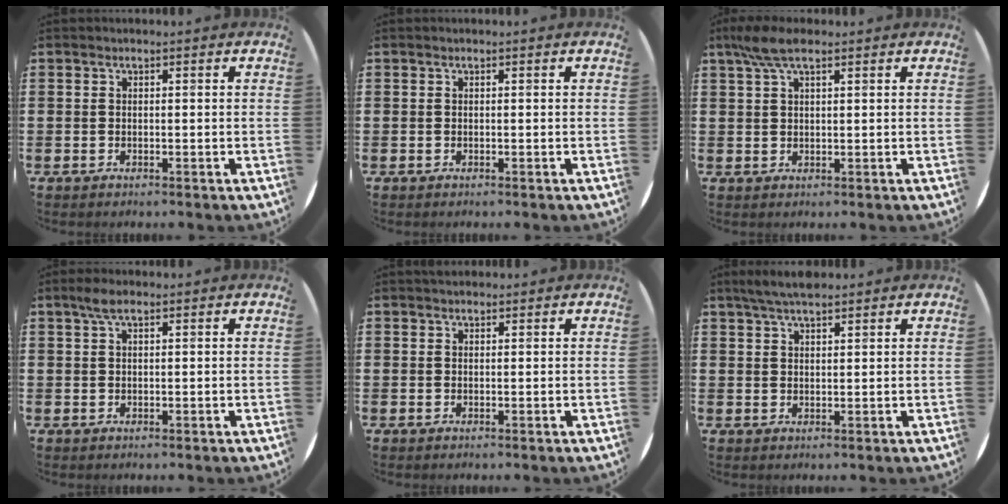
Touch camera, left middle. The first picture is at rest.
{"total": 0.0}
{"total": 4.2, "force": [2.6, 1.3, 3.0], "torque": [-0.065, 0.006, 0.046]}
{"total": 2.2, "force": [1.3, 0.7, 1.6], "torque": [-0.035, 0.006, 0.022]}
{"total": 0.8, "force": [0.7, 0.2, -0.1], "torque": [0.000, 0.002, 0.014]}
{"total": 3.7, "force": [3.2, 0.7, 1.7], "torque": [-0.041, -0.001, 0.059]}